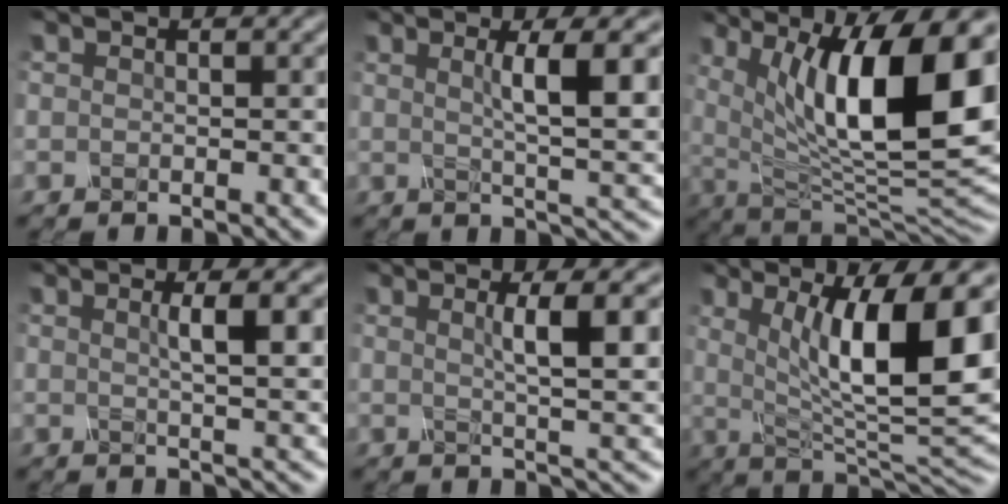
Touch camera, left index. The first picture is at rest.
{"total": 7.4, "force": [1.9, 1.6, 7.0], "torque": [-0.092, 0.000, 0.030]}
{"total": 15.3, "force": [4.3, 5.3, 13.8], "torque": [-0.201, -0.009, 0.069]}
{"total": 5.3, "force": [1.3, 1.3, 4.9], "torque": [-0.061, 0.005, 0.017]}
{"total": 6.6, "force": [1.6, 1.5, 6.2], "torque": [-0.079, 0.003, 0.025]}
{"total": 12.8, "force": [2.4, 3.4, 12.1], "torque": [-0.170, -0.005, 0.043]}